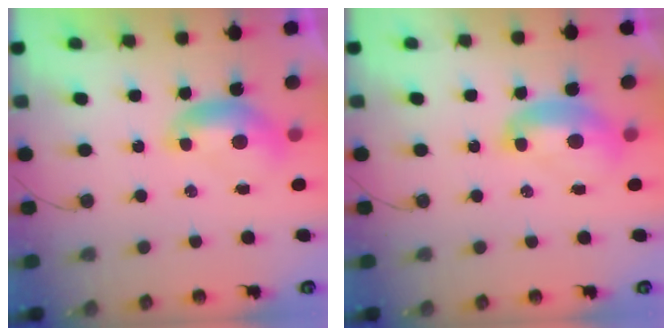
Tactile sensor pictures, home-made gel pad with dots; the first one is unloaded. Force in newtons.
{"total": 2.5, "press": 2.5, "slide": 0.3}